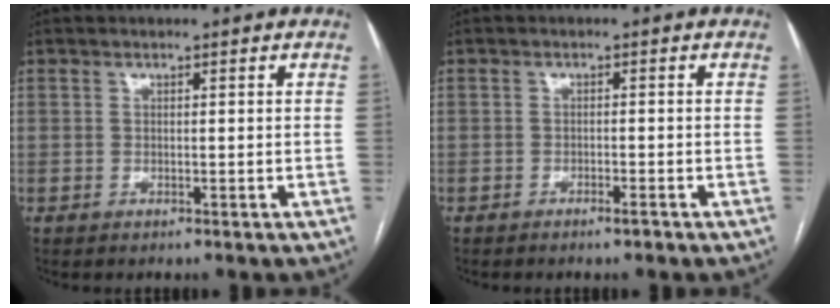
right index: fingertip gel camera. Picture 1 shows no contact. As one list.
[{"total": 1.1, "force": [-0.9, 0.0, 0.6], "torque": [-0.015, 0.000, -0.014]}]